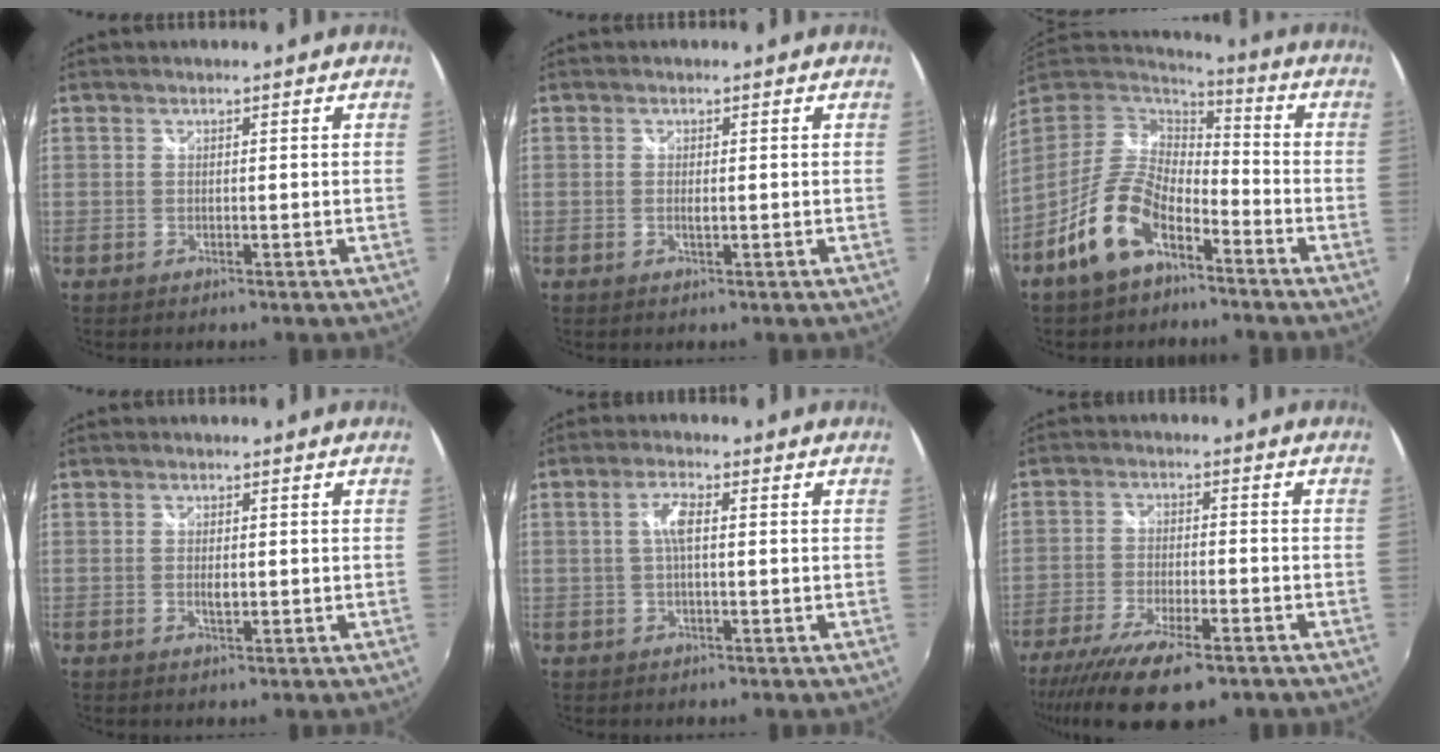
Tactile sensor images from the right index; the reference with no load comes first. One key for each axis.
{"total": 0.9, "fx": 0.1, "fy": 0.2, "fz": 0.9, "tx": -0.017, "ty": 0.002, "tz": 0.001}
{"total": 13.7, "fx": -7.8, "fy": 6.6, "fz": 9.1, "tx": -0.193, "ty": 0.001, "tz": -0.147}
{"total": 1.6, "fx": -0.1, "fy": 0.7, "fz": 1.4, "tx": -0.025, "ty": 0.001, "tz": 0.000}
{"total": 3.5, "fx": 0.3, "fy": 0.9, "fz": 3.4, "tx": -0.067, "ty": 0.006, "tz": 0.006}
{"total": 15.2, "fx": -10.9, "fy": 4.3, "fz": 9.6, "tx": -0.204, "ty": -0.050, "tz": -0.186}